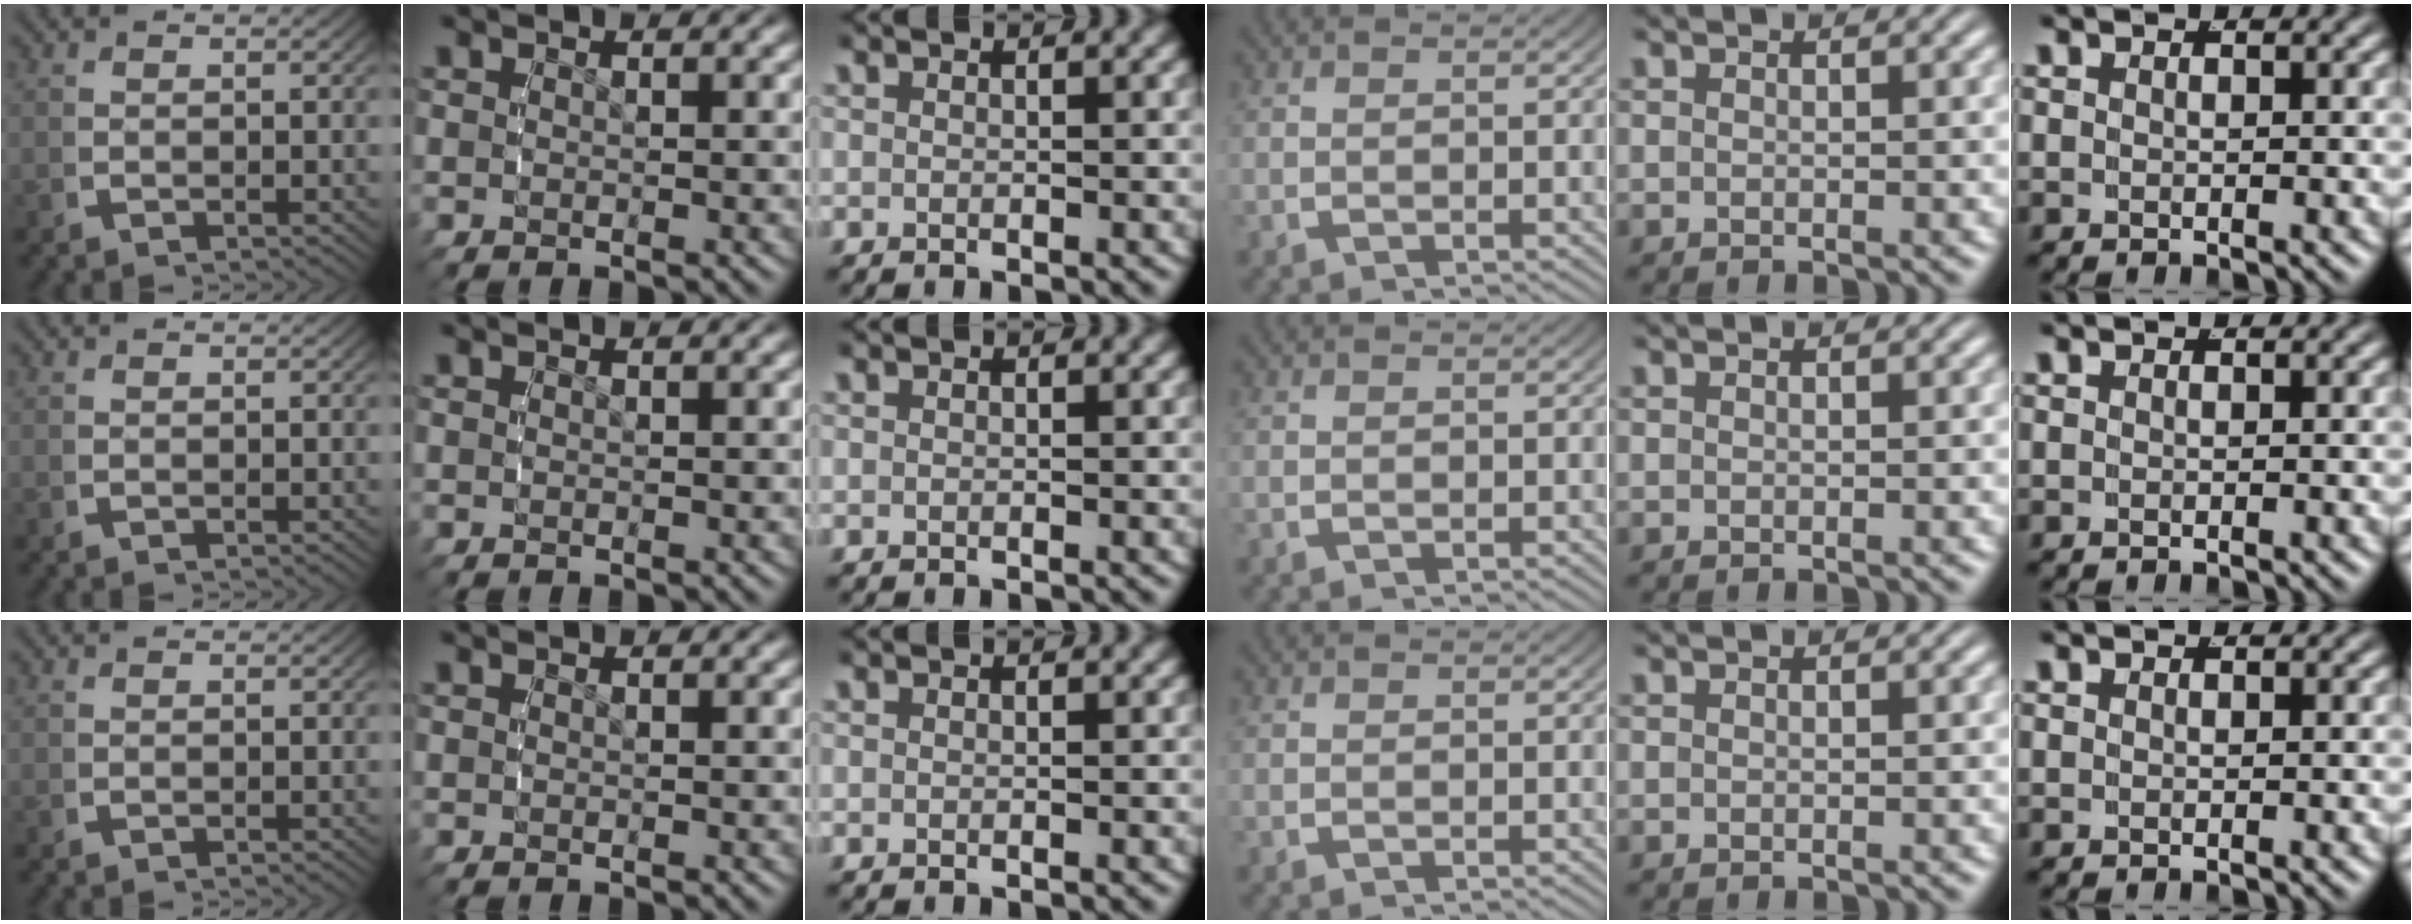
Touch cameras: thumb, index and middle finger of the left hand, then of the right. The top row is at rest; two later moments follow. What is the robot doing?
{"motion": "reach", "object": "string"}